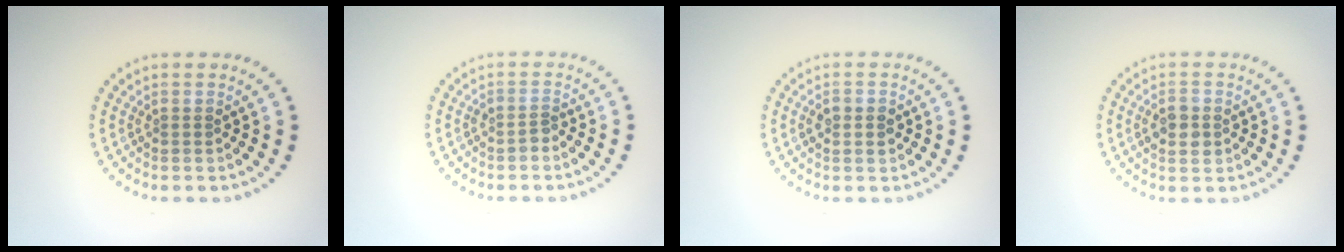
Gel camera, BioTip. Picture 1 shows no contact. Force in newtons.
{"total": 1.1, "press": 0.8, "slide": 0.7}
{"total": 2.2, "press": 2.2, "slide": 0.1}
{"total": 2.8, "press": 2.8, "slide": 0.1}